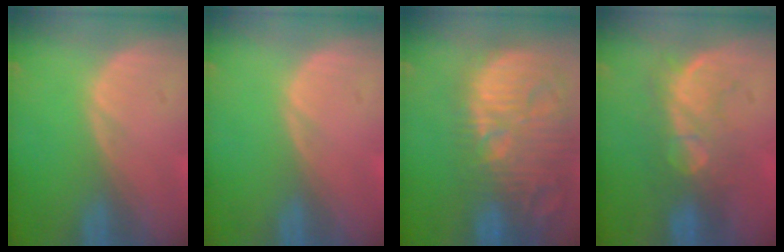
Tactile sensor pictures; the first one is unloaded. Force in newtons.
{"total": 0.0}
{"total": 15.2, "press": 13.2, "slide": 7.4}
{"total": 8.1, "press": 7.8, "slide": 2.2}